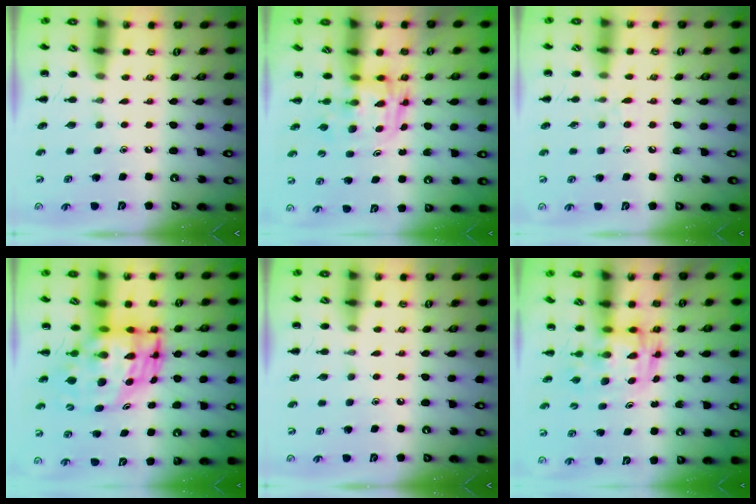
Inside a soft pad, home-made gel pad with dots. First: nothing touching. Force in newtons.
{"total": 3.3, "press": 3.3, "slide": 0.5}
{"total": 4.9, "press": 4.4, "slide": 2.0}
{"total": 8.6, "press": 8.3, "slide": 2.2}
{"total": 0.0}
{"total": 2.9, "press": 2.9, "slide": 0.5}